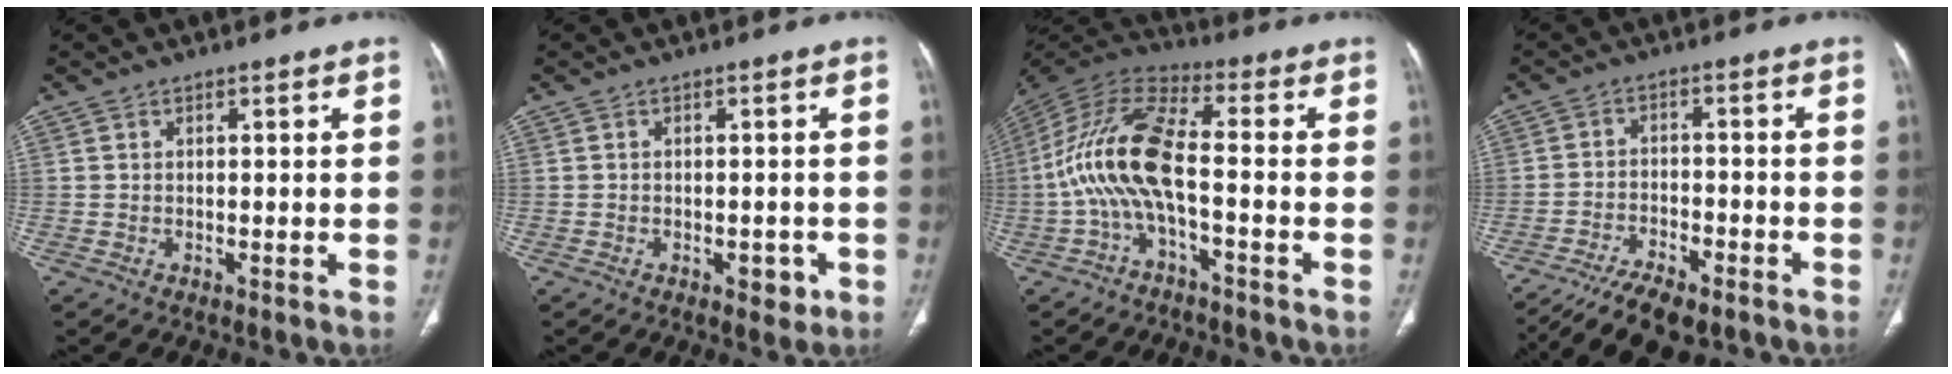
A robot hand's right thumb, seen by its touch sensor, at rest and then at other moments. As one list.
[{"total": 2.5, "force": [-1.1, 1.5, 1.7], "torque": [-0.009, 0.003, -0.009]}, {"total": 14.1, "force": [-2.8, 4.6, 13.0], "torque": [-0.286, 0.051, -0.064]}, {"total": 10.8, "force": [-8.6, 3.6, 5.4], "torque": [-0.093, 0.031, -0.142]}]